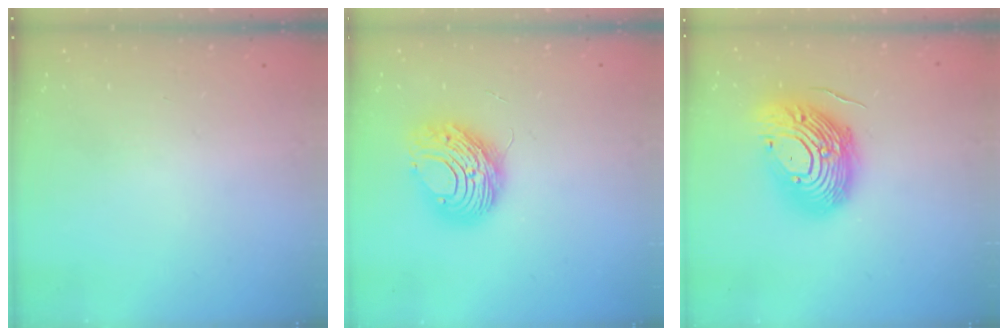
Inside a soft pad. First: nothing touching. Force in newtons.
{"total": 9.7, "press": 9.7, "slide": 1.2}
{"total": 19.5, "press": 19.3, "slide": 3.1}